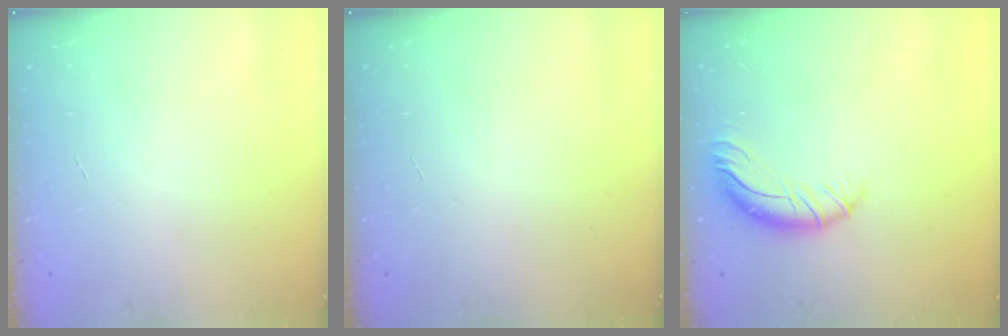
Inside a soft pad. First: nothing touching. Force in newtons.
{"total": 0.0}
{"total": 10.1, "press": 10.0, "slide": 1.3}